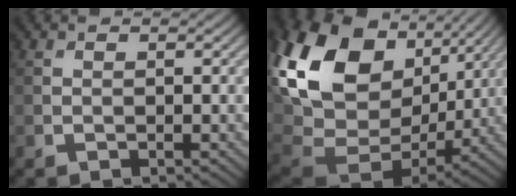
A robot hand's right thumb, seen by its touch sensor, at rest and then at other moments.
{"total": 20.1, "force": [6.3, 13.8, 13.2], "torque": [-0.327, -0.002, 0.135]}